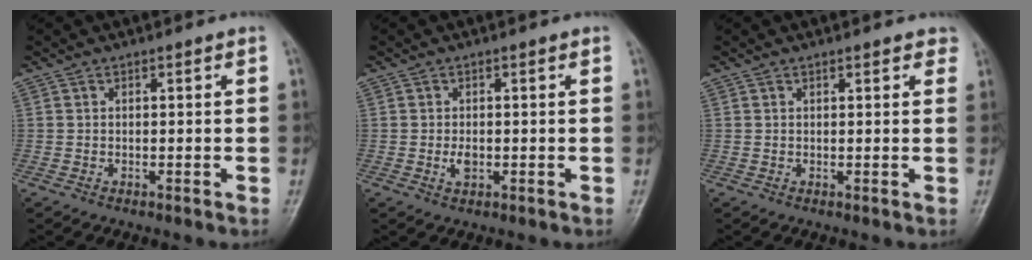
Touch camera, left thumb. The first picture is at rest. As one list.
[{"total": 2.0, "force": [-0.2, 1.1, 1.7], "torque": [-0.027, -0.002, -0.002]}, {"total": 2.3, "force": [1.7, 0.9, 1.3], "torque": [0.004, 0.001, 0.015]}]